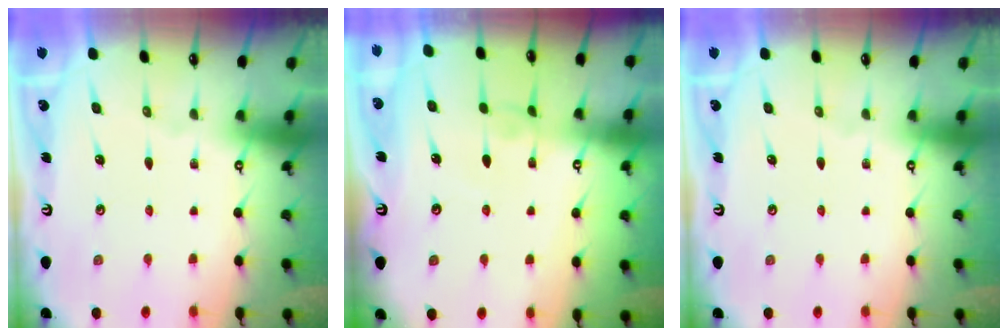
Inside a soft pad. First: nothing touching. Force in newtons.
{"total": 1.5, "press": 1.4, "slide": 0.5}
{"total": 0.0}